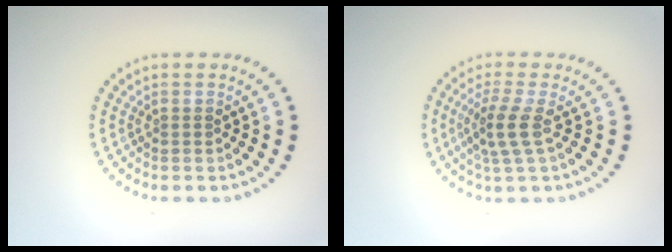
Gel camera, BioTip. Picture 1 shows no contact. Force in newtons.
{"total": 2.8, "press": 2.4, "slide": 1.4}